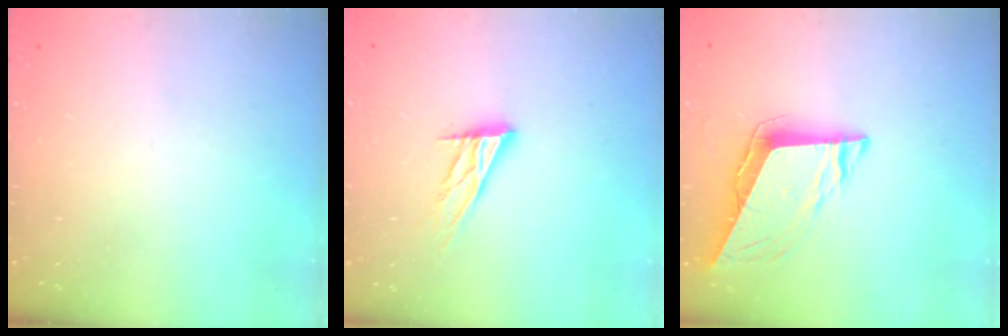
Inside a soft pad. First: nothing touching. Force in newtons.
{"total": 12.7, "press": 12.4, "slide": 2.8}
{"total": 10.4, "press": 9.8, "slide": 3.5}